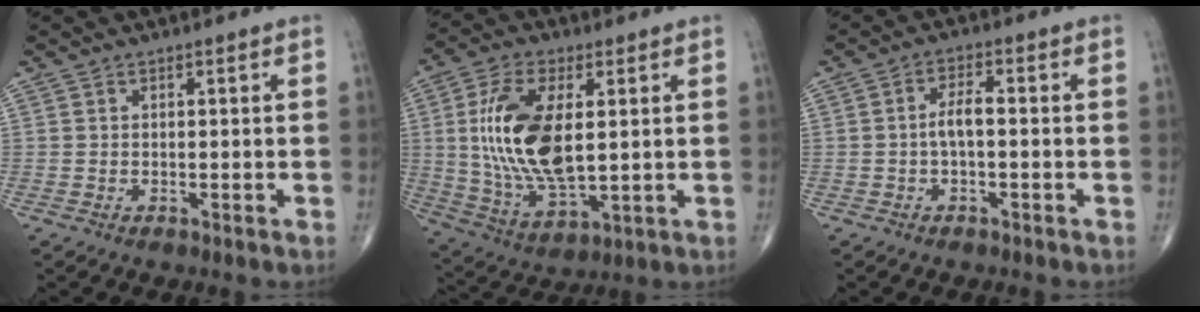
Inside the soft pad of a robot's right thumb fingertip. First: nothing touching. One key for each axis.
{"total": 17.4, "fx": 2.4, "fy": 8.3, "fz": 15.1, "tx": -0.296, "ty": -0.016, "tz": 0.053}
{"total": 3.4, "fx": -0.5, "fy": 1.3, "fz": 3.1, "tx": -0.059, "ty": 0.015, "tz": -0.012}